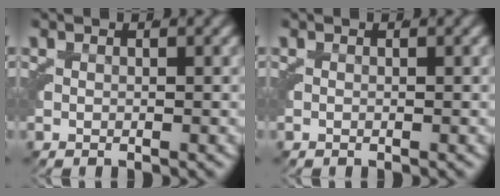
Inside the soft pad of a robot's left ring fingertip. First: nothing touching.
{"total": 0.0}